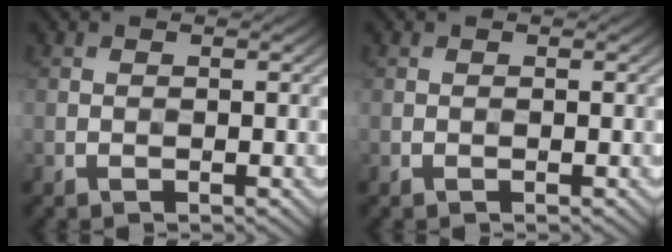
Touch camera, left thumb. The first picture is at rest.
{"total": 0.0}